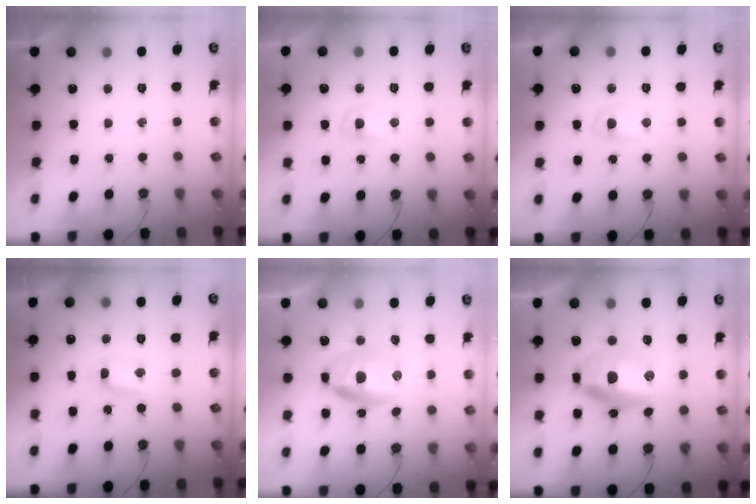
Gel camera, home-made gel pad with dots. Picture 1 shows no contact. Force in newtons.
{"total": 2.7, "press": 2.6, "slide": 0.4}
{"total": 2.7, "press": 2.6, "slide": 0.4}
{"total": 3.3, "press": 3.3, "slide": 0.4}
{"total": 16.2, "press": 13.5, "slide": 9.0}
{"total": 13.5, "press": 13.4, "slide": 1.8}